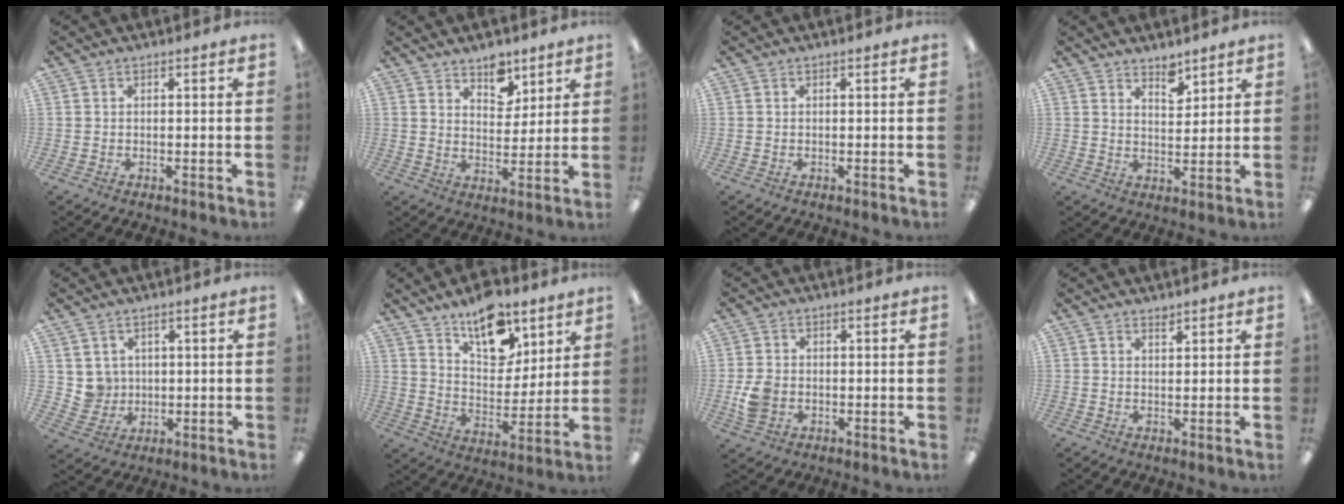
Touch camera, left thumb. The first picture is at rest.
{"total": 7.7, "force": [5.9, 4.1, 2.5], "torque": [-0.014, -0.039, 0.103]}
{"total": 0.0}
{"total": 4.8, "force": [4.2, 1.8, 1.4], "torque": [-0.005, -0.033, 0.072]}
{"total": 4.7, "force": [2.2, 4.1, -0.2], "torque": [-0.010, -0.005, 0.042]}
{"total": 14.8, "force": [10.6, 7.4, 7.2], "torque": [-0.108, -0.062, 0.191]}
{"total": 5.2, "force": [-1.1, 4.2, 2.9], "torque": [-0.053, 0.002, -0.020]}
{"total": 1.3, "force": [1.3, 0.3, 0.3], "torque": [-0.007, -0.002, 0.024]}